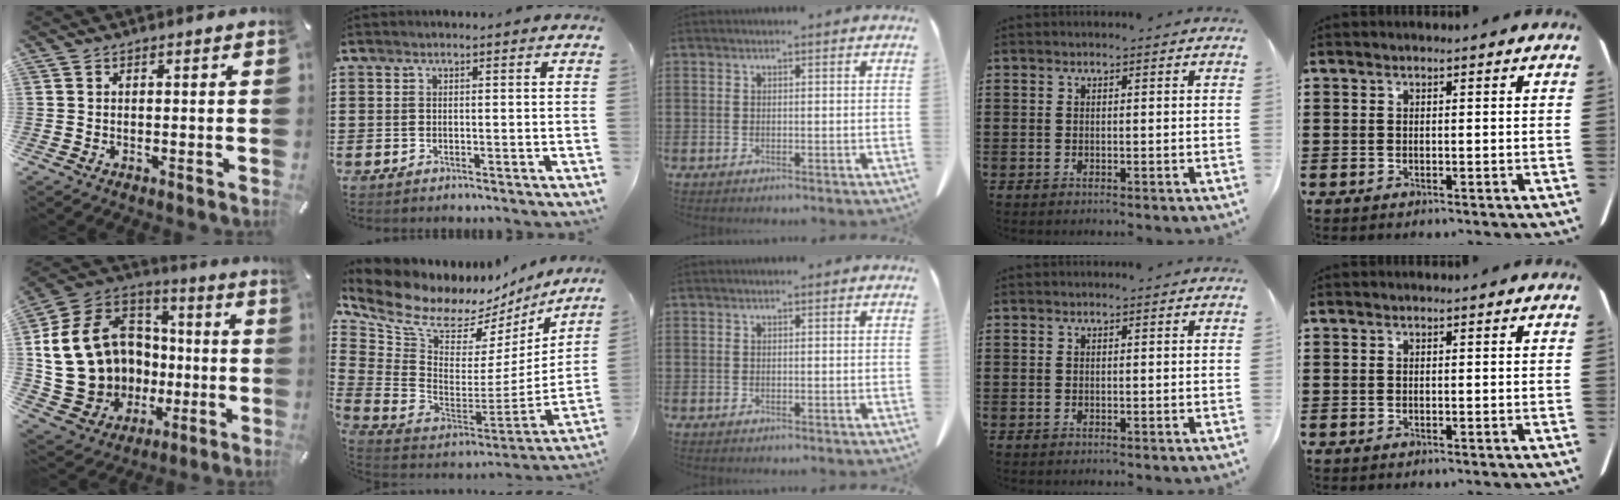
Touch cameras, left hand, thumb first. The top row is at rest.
{"thumb": {"total": 20.4, "force": [-0.5, 18.3, 9.0], "torque": [-0.198, -0.010, 0.032]}, "index": {"total": 9.0, "force": [7.4, 4.1, 3.3], "torque": [-0.117, -0.070, 0.127]}}